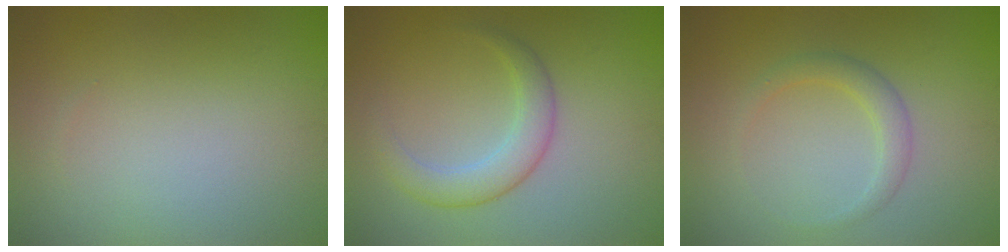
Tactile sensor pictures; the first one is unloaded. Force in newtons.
{"total": 3.2, "press": 3.2, "slide": 0.1}
{"total": 2.0, "press": 2.0, "slide": 0.0}